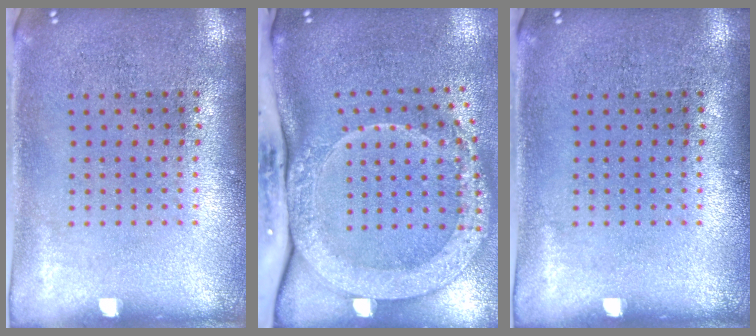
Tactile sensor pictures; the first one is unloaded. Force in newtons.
{"total": 3.3, "press": 2.3, "slide": 2.4}
{"total": 0.0}